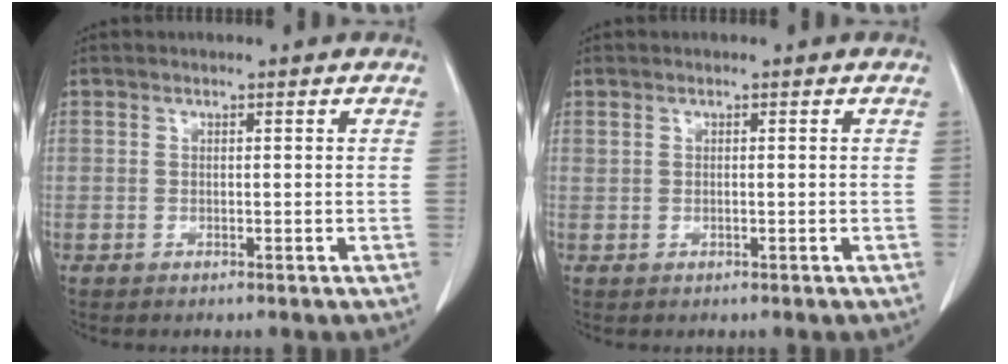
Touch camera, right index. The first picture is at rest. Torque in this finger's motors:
{"motor_torque": [0.05, -0.02, -0.01, 0.01]}